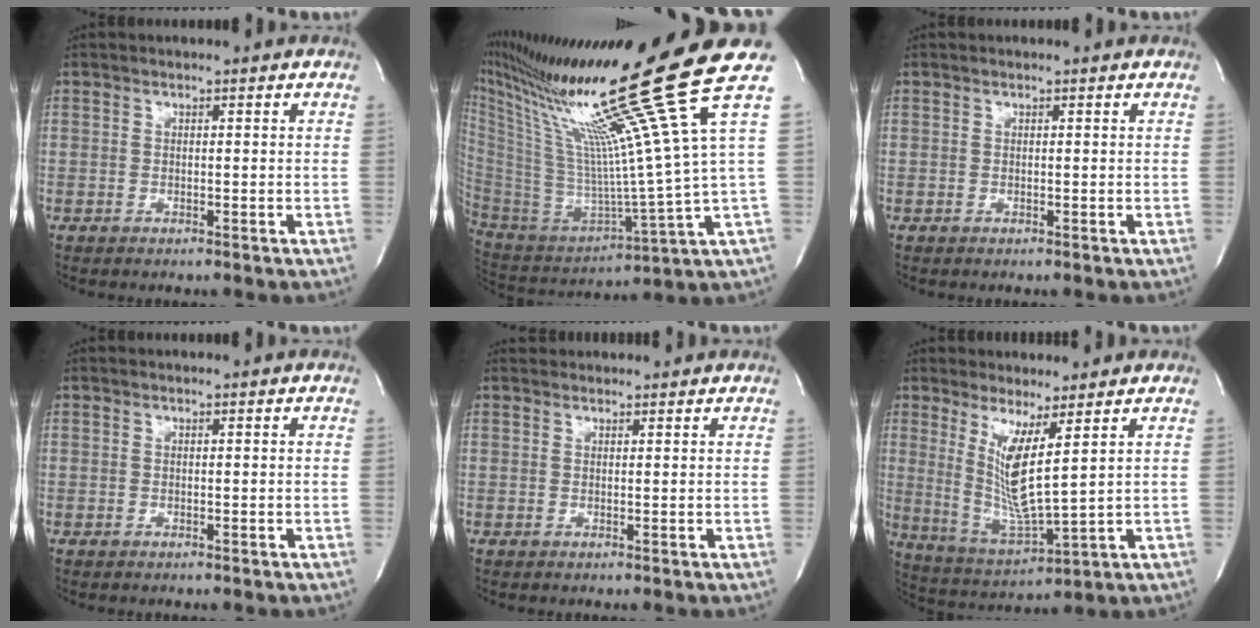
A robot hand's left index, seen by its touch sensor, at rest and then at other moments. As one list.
[{"total": 26.9, "force": [18.5, -3.9, 19.2], "torque": [-0.341, -0.050, 0.309]}, {"total": 0.0}, {"total": 0.0}, {"total": 3.0, "force": [2.9, 0.7, 0.1], "torque": [-0.004, 0.028, 0.040]}, {"total": 8.6, "force": [2.7, 0.1, 8.1], "torque": [-0.167, -0.035, 0.060]}]